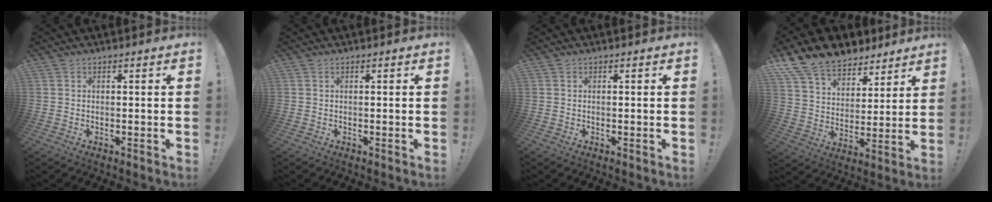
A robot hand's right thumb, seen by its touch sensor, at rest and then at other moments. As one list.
[{"total": 0.0}, {"total": 0.0}, {"total": 13.9, "force": [10.9, 7.8, 3.7], "torque": [-0.074, -0.080, 0.207]}]